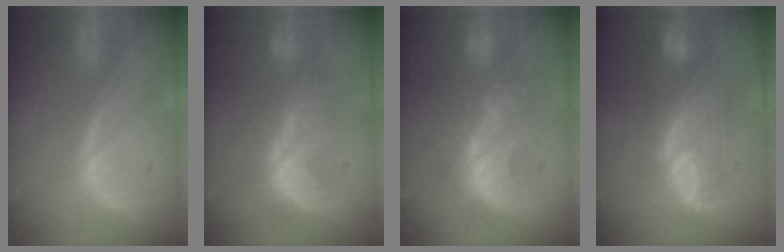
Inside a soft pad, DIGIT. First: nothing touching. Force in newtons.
{"total": 7.7, "press": 7.3, "slide": 2.3}
{"total": 9.0, "press": 8.6, "slide": 2.6}
{"total": 8.3, "press": 7.9, "slide": 2.3}